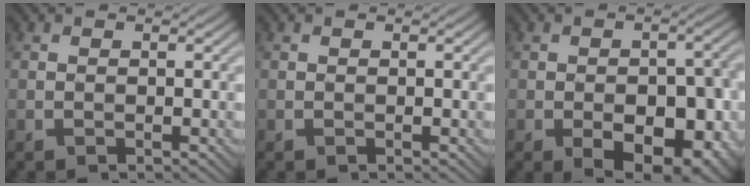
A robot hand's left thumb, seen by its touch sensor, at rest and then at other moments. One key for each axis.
{"total": 0.0}
{"total": 11.6, "fx": -5.0, "fy": 5.9, "fz": 8.6, "tx": -0.105, "ty": 0.000, "tz": -0.061}